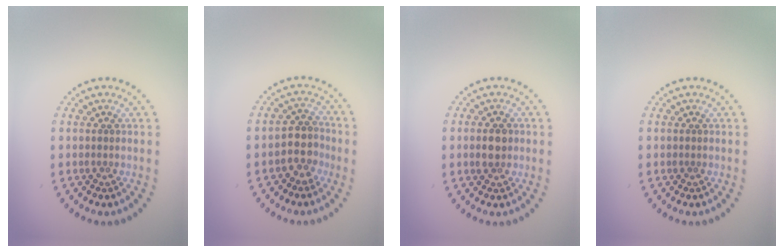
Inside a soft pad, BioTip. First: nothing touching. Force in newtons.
{"total": 2.8, "press": 2.4, "slide": 1.6}
{"total": 2.4, "press": 2.4, "slide": 0.0}
{"total": 0.0}